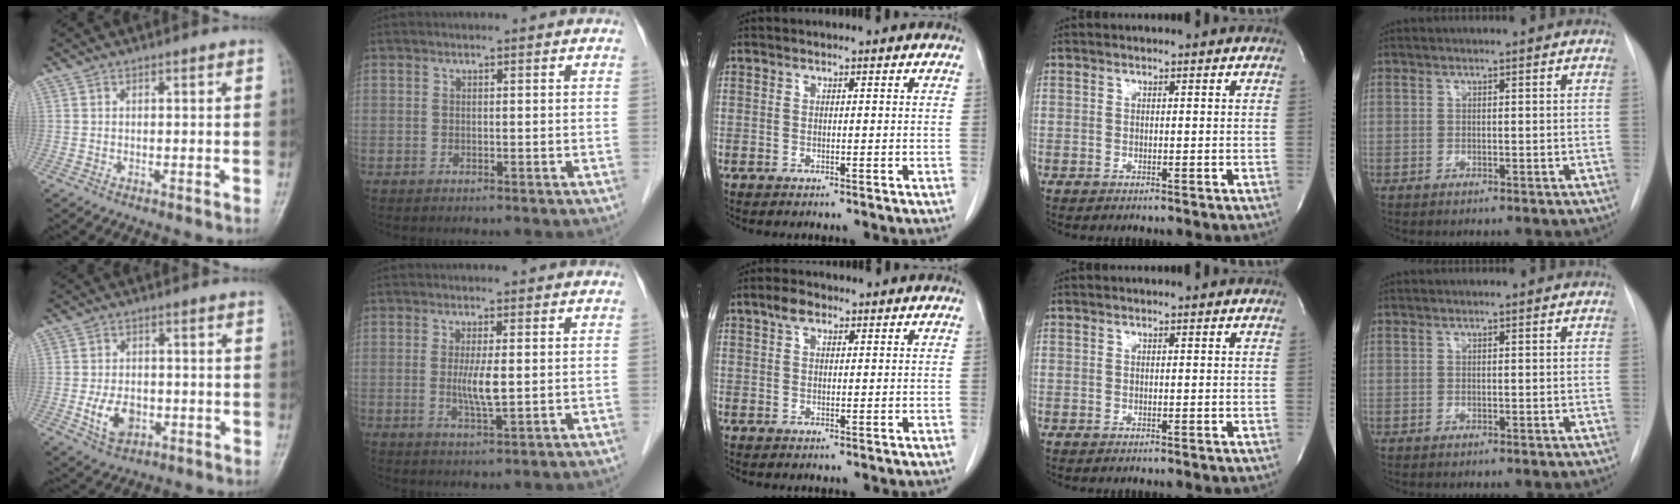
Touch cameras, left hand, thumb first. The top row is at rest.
{"thumb": {"total": 6.5, "force": [-1.6, 4.5, 4.5], "torque": [-0.069, 0.002, -0.023]}, "index": {"total": 3.8, "force": [0.0, 0.4, 3.8], "torque": [-0.076, -0.011, 0.001]}, "middle": {"total": 2.5, "force": [1.5, 1.3, 1.5], "torque": [-0.032, 0.008, 0.028]}}